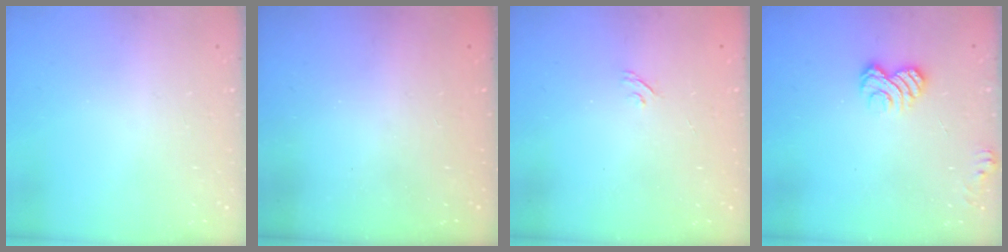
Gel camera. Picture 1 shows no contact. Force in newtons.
{"total": 2.3, "press": 2.1, "slide": 0.8}
{"total": 2.2, "press": 1.9, "slide": 1.1}
{"total": 6.0, "press": 5.8, "slide": 1.3}